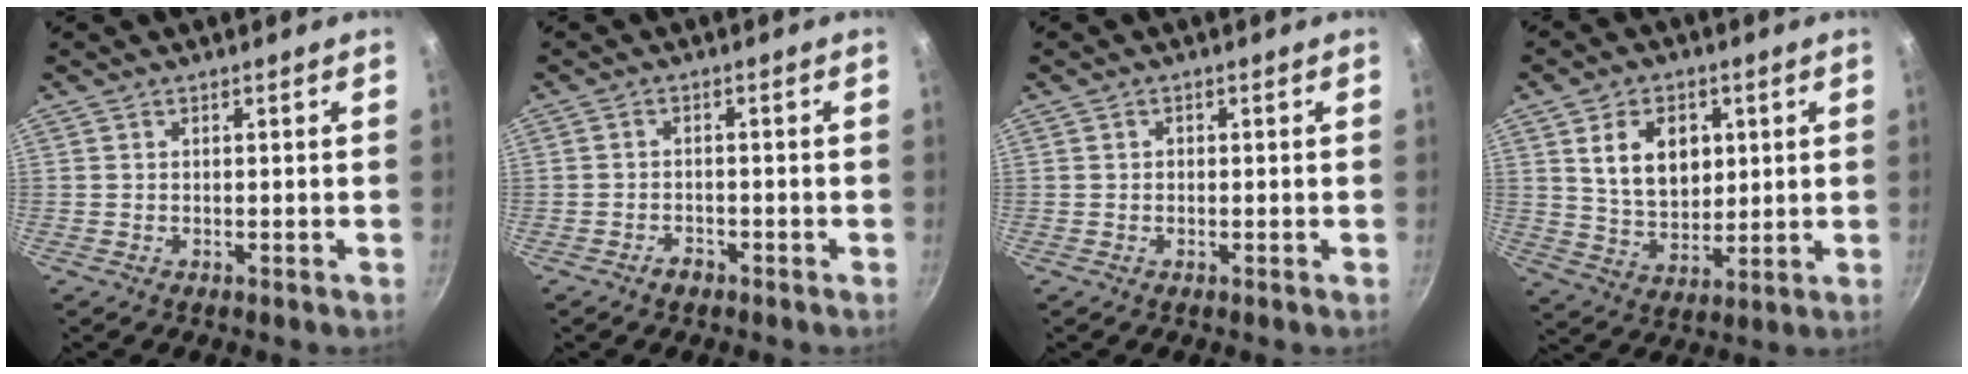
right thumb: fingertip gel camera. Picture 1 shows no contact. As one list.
[{"total": 2.2, "force": [-1.6, 1.2, 0.9], "torque": [-0.010, 0.020, -0.026]}, {"total": 0.6, "force": [0.0, 0.5, 0.3], "torque": [-0.003, 0.003, 0.000]}, {"total": 11.5, "force": [3.3, 8.0, 7.6], "torque": [-0.102, -0.017, 0.064]}]